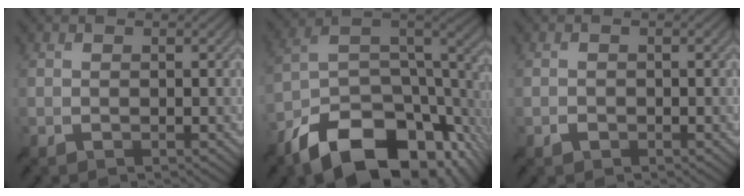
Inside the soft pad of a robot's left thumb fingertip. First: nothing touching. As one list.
[{"total": 16.3, "force": [-9.9, 7.7, 10.4], "torque": [-0.219, -0.026, -0.156]}, {"total": 0.6, "force": [-0.2, 0.5, 0.2], "torque": [-0.002, 0.003, -0.004]}]